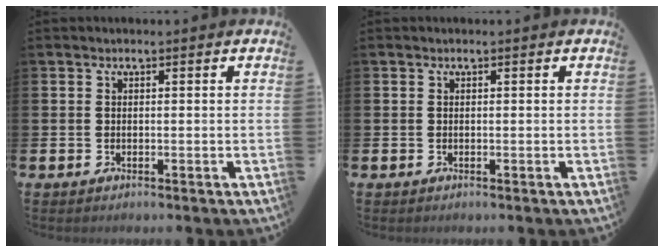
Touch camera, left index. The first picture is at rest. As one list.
[{"total": 0.0}]